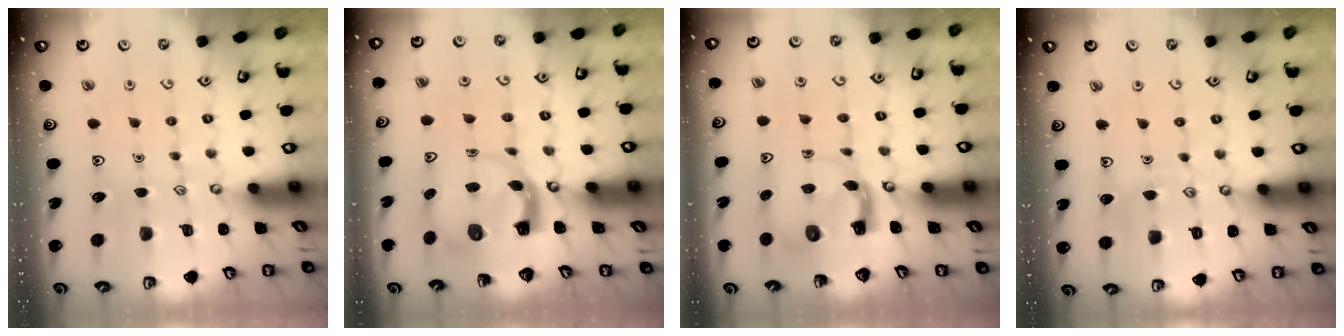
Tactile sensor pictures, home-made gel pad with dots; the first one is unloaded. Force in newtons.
{"total": 3.8, "press": 3.8, "slide": 0.6}
{"total": 3.8, "press": 3.7, "slide": 0.6}
{"total": 4.7, "press": 4.7, "slide": 0.5}